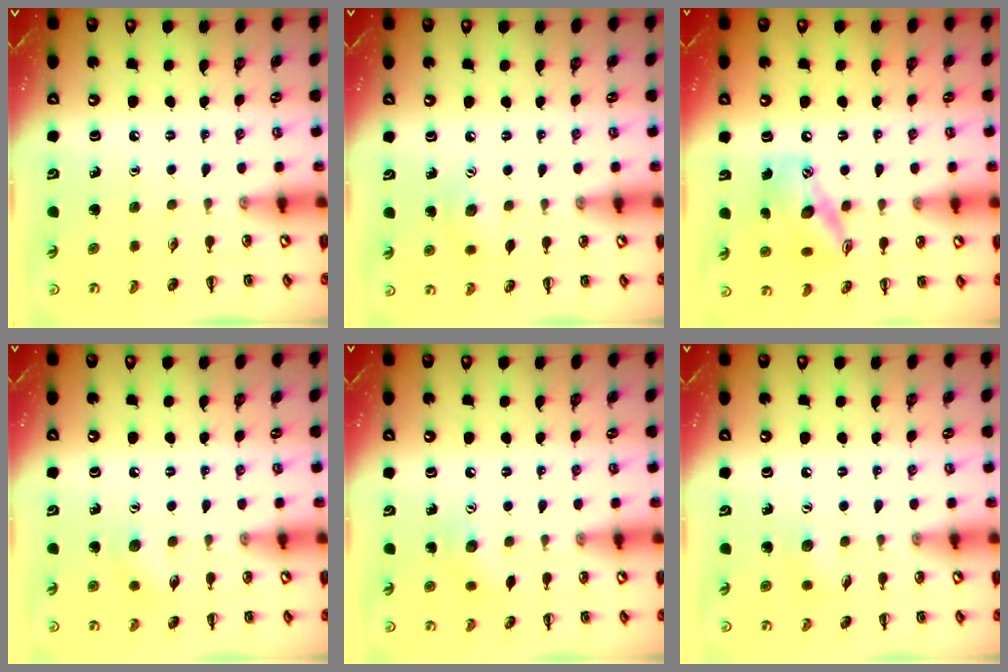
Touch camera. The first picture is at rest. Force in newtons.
{"total": 6.5, "press": 6.4, "slide": 1.1}
{"total": 13.9, "press": 13.6, "slide": 2.7}
{"total": 5.9, "press": 5.7, "slide": 1.5}
{"total": 5.5, "press": 5.5, "slide": 1.0}
{"total": 3.9, "press": 3.7, "slide": 1.0}